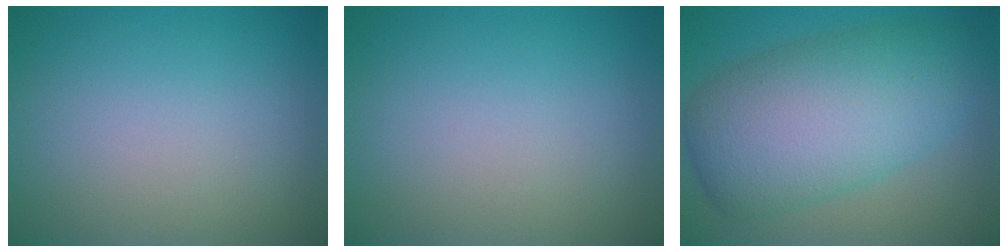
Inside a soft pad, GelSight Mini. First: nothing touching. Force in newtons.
{"total": 0.0}
{"total": 10.0, "press": 10.0, "slide": 0.2}